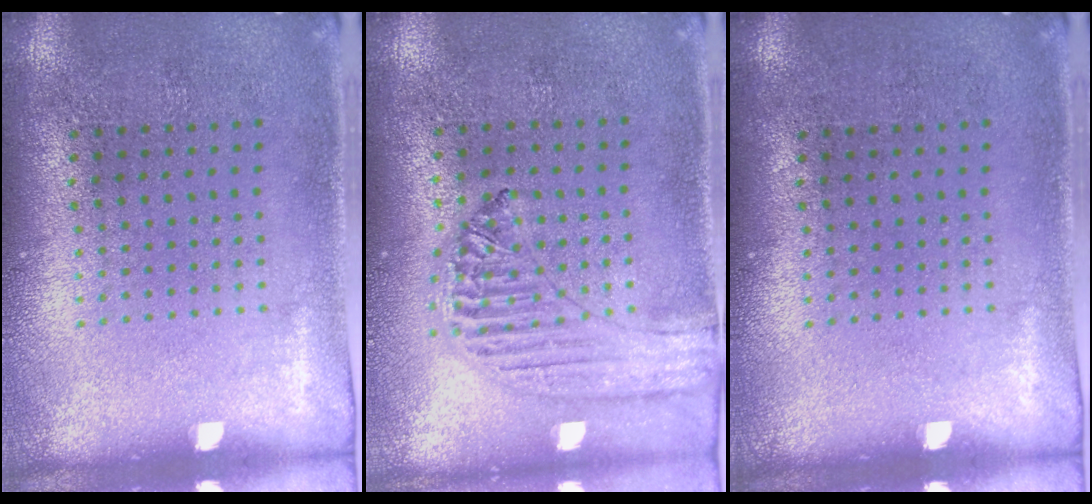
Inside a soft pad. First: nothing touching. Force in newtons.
{"total": 1.2, "press": 1.2, "slide": 0.1}
{"total": 0.0}